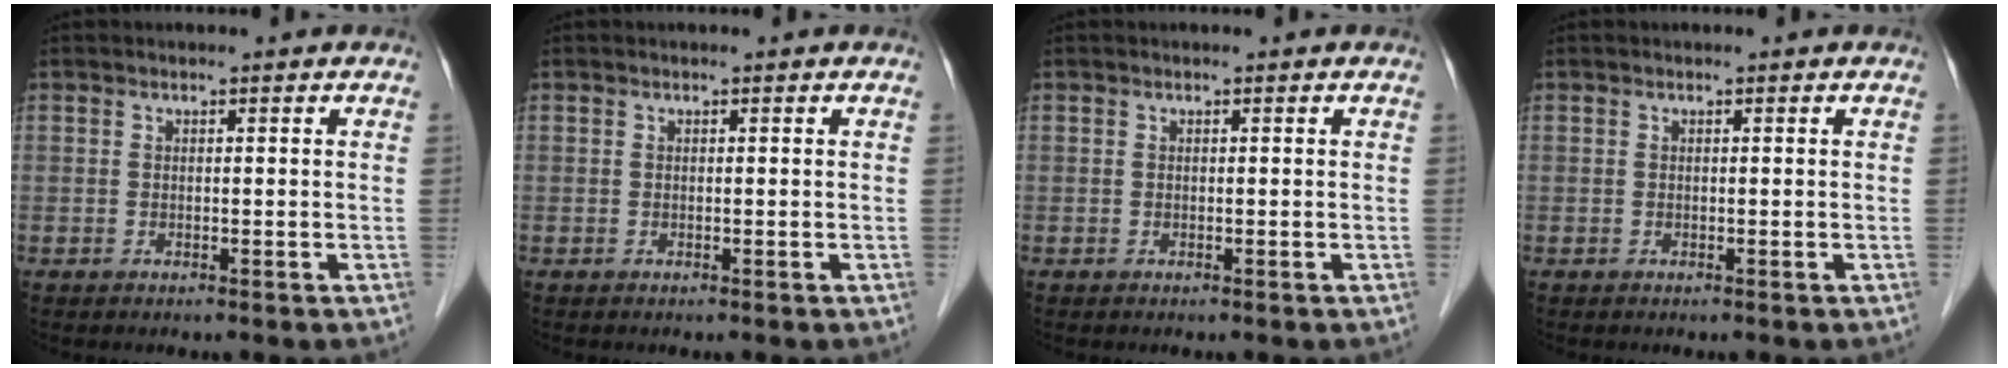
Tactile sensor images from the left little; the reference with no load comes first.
{"total": 0.0}
{"total": 0.0}
{"total": 0.0}